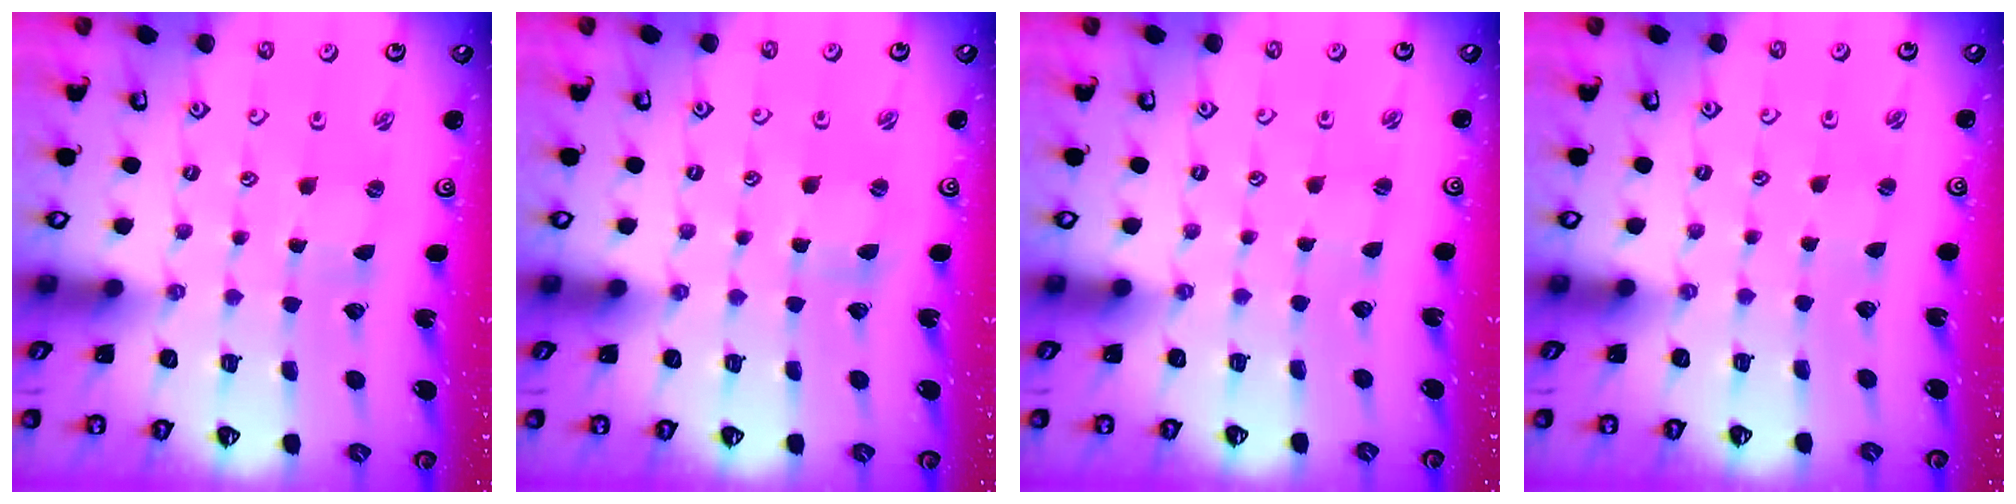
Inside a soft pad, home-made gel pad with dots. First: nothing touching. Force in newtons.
{"total": 1.2, "press": 1.2, "slide": 0.2}
{"total": 0.8, "press": 0.8, "slide": 0.1}
{"total": 1.1, "press": 1.1, "slide": 0.2}